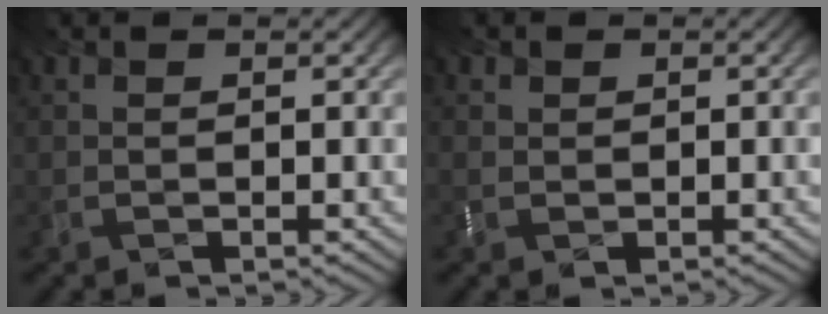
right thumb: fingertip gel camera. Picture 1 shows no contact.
{"total": 0.8, "force": [-0.1, 0.2, -0.7], "torque": [-0.013, -0.006, 0.025]}